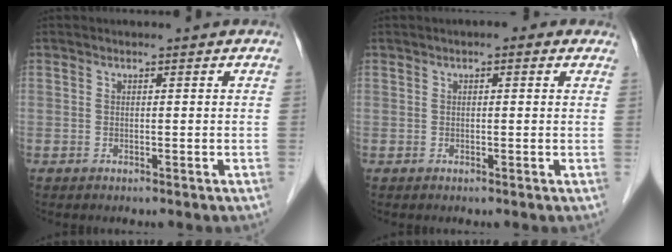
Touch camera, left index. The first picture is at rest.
{"total": 2.1, "force": [1.1, 0.8, 1.6], "torque": [-0.021, 0.011, 0.009]}